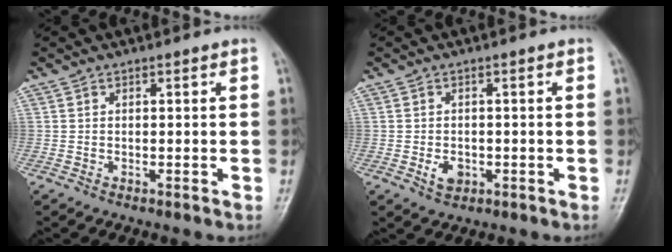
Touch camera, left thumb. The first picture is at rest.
{"total": 2.9, "force": [-0.8, 2.1, 1.8], "torque": [-0.024, 0.000, -0.010]}